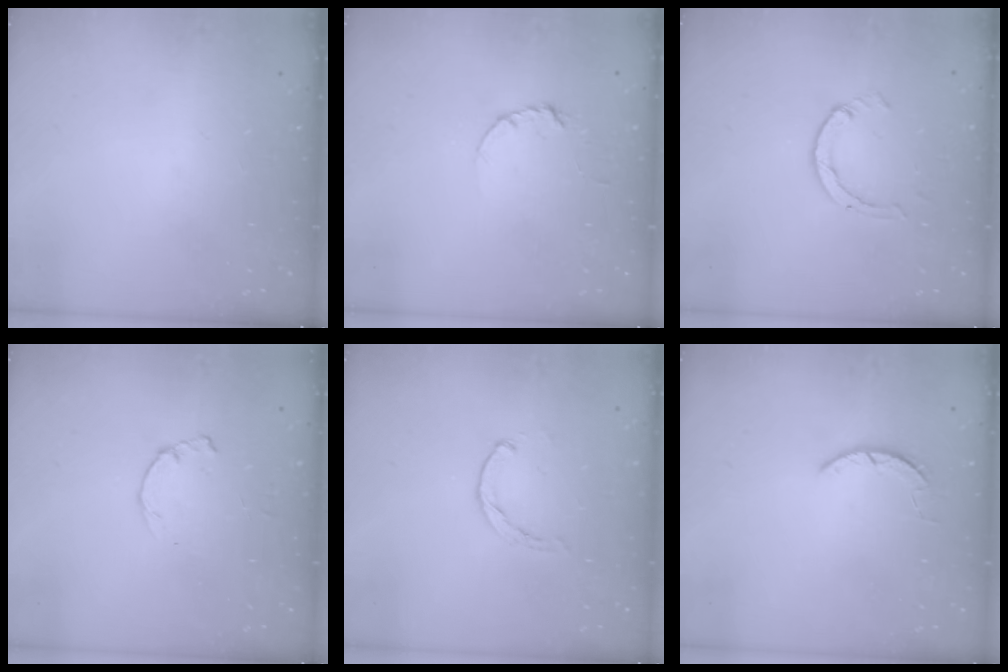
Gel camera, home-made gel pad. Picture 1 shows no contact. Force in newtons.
{"total": 3.5, "press": 3.5, "slide": 0.4}
{"total": 2.6, "press": 2.5, "slide": 0.3}
{"total": 1.2, "press": 1.2, "slide": 0.3}
{"total": 0.0}
{"total": 1.6, "press": 1.6, "slide": 0.3}